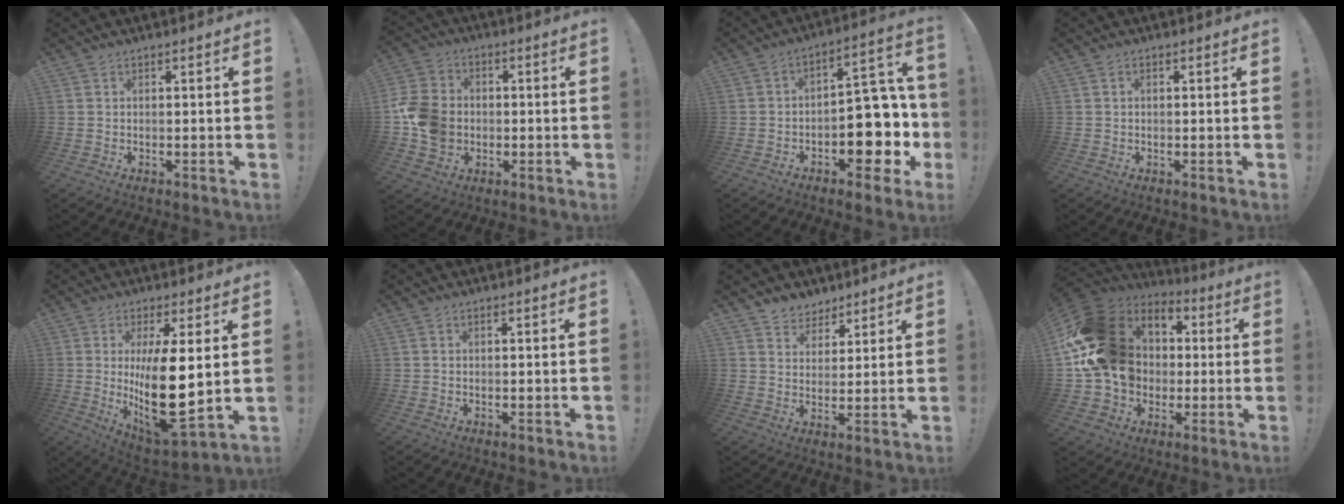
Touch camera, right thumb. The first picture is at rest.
{"total": 12.8, "force": [-2.1, 10.3, 7.2], "torque": [-0.142, 0.018, -0.036]}
{"total": 14.6, "force": [-5.8, 9.2, 9.7], "torque": [-0.084, 0.039, -0.085]}
{"total": 0.6, "force": [0.0, 0.3, 0.5], "torque": [-0.012, 0.003, 0.000]}
{"total": 18.6, "force": [1.6, 6.6, 17.2], "torque": [-0.284, -0.041, 0.032]}
{"total": 0.0}
{"total": 5.8, "force": [4.2, 4.0, -0.2], "torque": [-0.002, -0.038, 0.083]}
{"total": 23.2, "force": [2.6, 19.1, 12.9], "torque": [-0.220, -0.003, 0.083]}